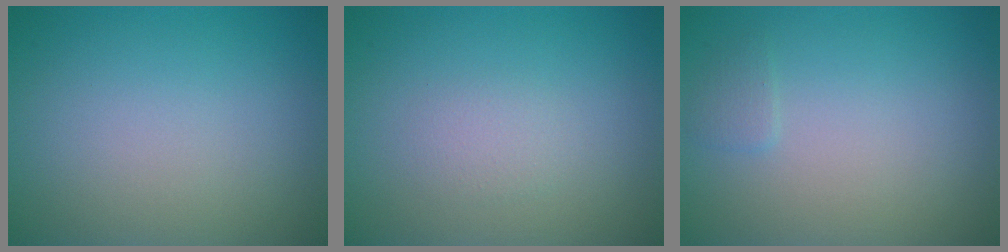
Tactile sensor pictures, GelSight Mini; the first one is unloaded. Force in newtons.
{"total": 1.1, "press": 1.1, "slide": 0.1}
{"total": 0.8, "press": 0.8, "slide": 0.0}